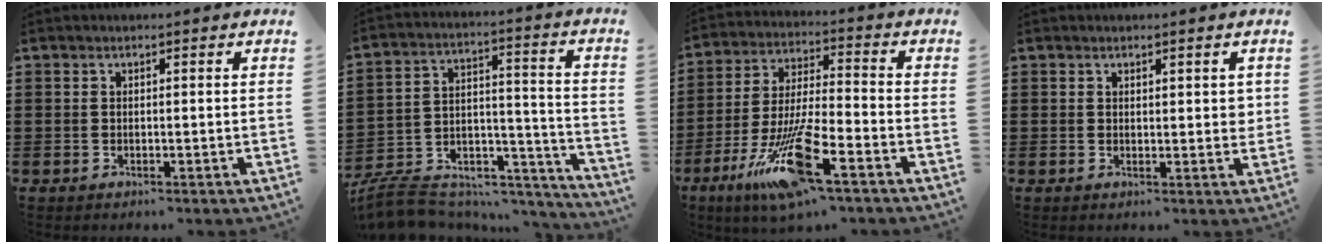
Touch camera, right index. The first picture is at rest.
{"total": 7.4, "force": [-6.7, 2.7, 1.9], "torque": [-0.043, 0.002, -0.130]}
{"total": 13.8, "force": [-8.5, 1.7, 10.8], "torque": [-0.221, 0.000, -0.155]}
{"total": 1.7, "force": [0.8, 1.0, 1.1], "torque": [-0.005, -0.001, 0.012]}